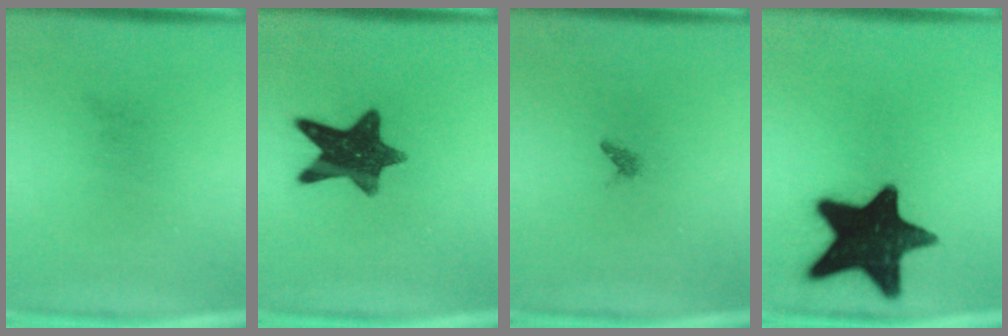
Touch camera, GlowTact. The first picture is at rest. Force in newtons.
{"total": 11.9}
{"total": 0.7}
{"total": 19.2}